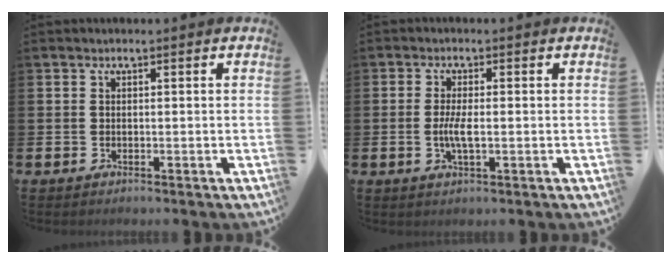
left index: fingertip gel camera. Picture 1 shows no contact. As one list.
[{"total": 3.0, "force": [-0.5, 0.8, 2.8], "torque": [-0.047, -0.002, -0.010]}]